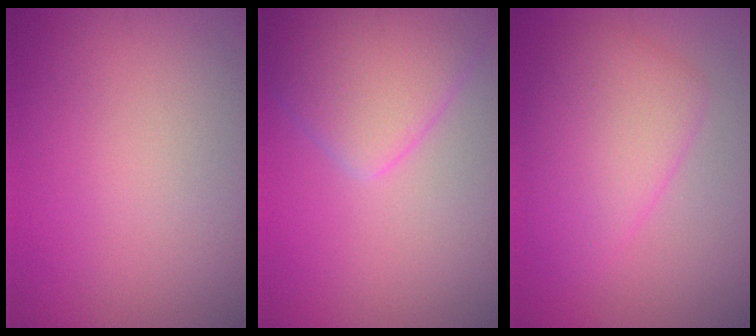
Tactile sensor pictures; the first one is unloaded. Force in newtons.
{"total": 5.4, "press": 5.4, "slide": 0.3}
{"total": 4.7, "press": 4.7, "slide": 0.1}